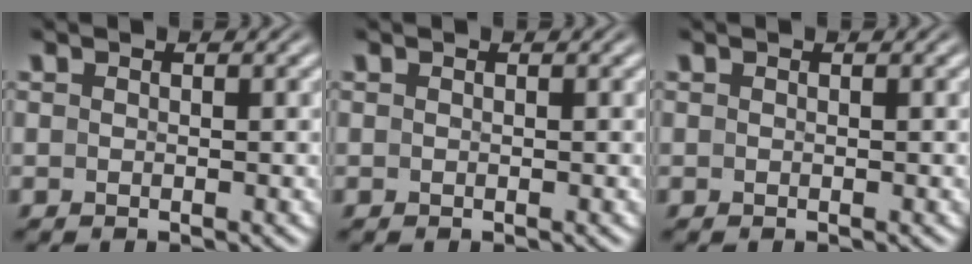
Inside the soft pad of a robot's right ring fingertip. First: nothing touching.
{"total": 0.0}
{"total": 0.0}